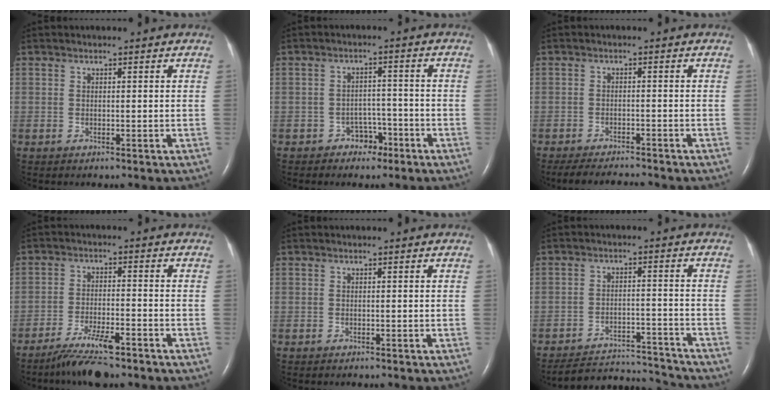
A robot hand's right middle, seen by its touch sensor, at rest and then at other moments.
{"total": 3.3, "force": [-2.2, 2.3, 0.7], "torque": [-0.004, 0.012, -0.031]}
{"total": 6.6, "force": [-6.3, 0.5, 1.9], "torque": [-0.031, -0.009, -0.098]}
{"total": 6.9, "force": [-5.5, 0.8, 4.2], "torque": [-0.085, -0.017, -0.098]}
{"total": 0.9, "force": [-0.9, 0.2, 0.3], "torque": [-0.006, -0.002, -0.009]}
{"total": 10.2, "force": [-10.2, -0.2, -0.4], "torque": [-0.001, 0.011, -0.158]}